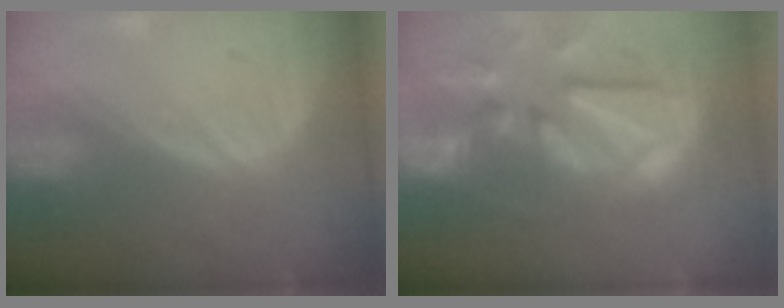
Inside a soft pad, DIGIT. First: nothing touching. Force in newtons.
{"total": 13.0, "press": 11.3, "slide": 6.4}